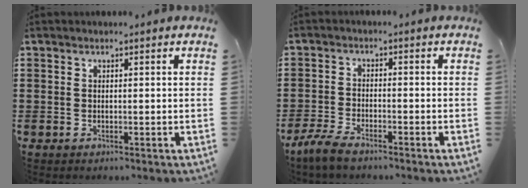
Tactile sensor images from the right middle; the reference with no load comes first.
{"total": 4.1, "force": [-3.5, 1.0, 1.9], "torque": [-0.052, -0.002, -0.074]}